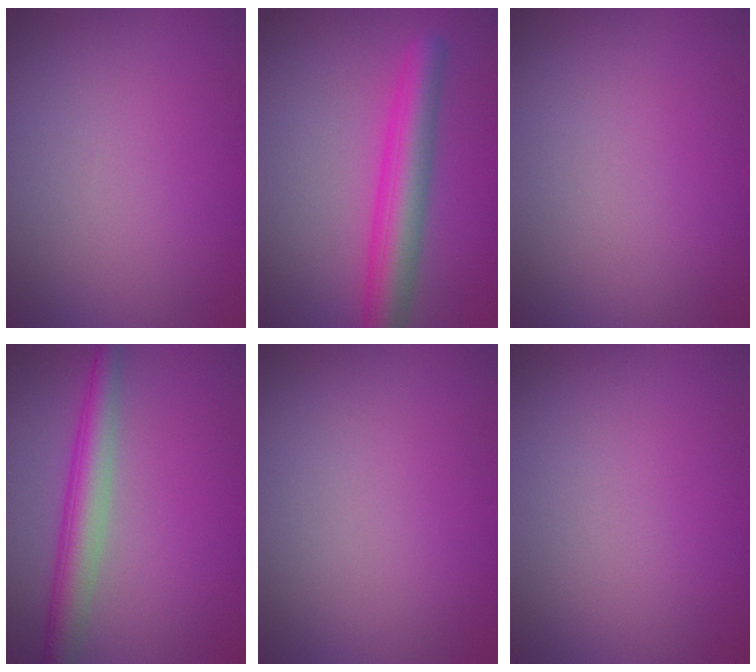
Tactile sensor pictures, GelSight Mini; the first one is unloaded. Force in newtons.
{"total": 5.4, "press": 5.4, "slide": 0.1}
{"total": 0.0}
{"total": 4.1, "press": 4.1, "slide": 0.0}
{"total": 0.0}
{"total": 0.0}